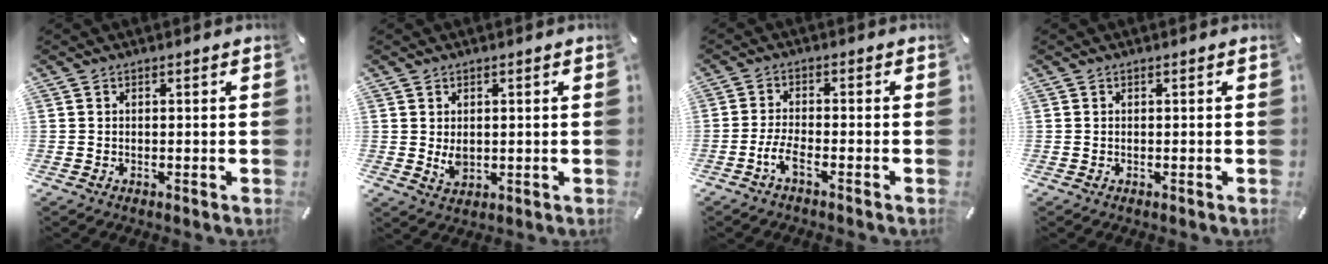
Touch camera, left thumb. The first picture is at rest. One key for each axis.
{"total": 3.5, "fx": 0.3, "fy": 2.7, "fz": 2.2, "tx": -0.041, "ty": -0.003, "tz": 0.004}
{"total": 4.5, "fx": -2.5, "fy": 1.2, "fz": 3.5, "tx": -0.084, "ty": -0.003, "tz": -0.051}
{"total": 0.0}